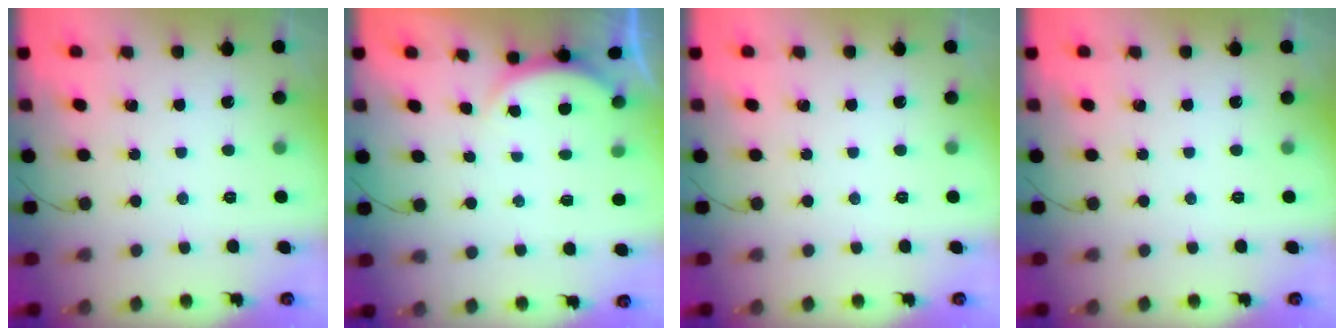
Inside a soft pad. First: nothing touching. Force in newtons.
{"total": 2.9, "press": 2.2, "slide": 1.8}
{"total": 0.0}
{"total": 0.0}